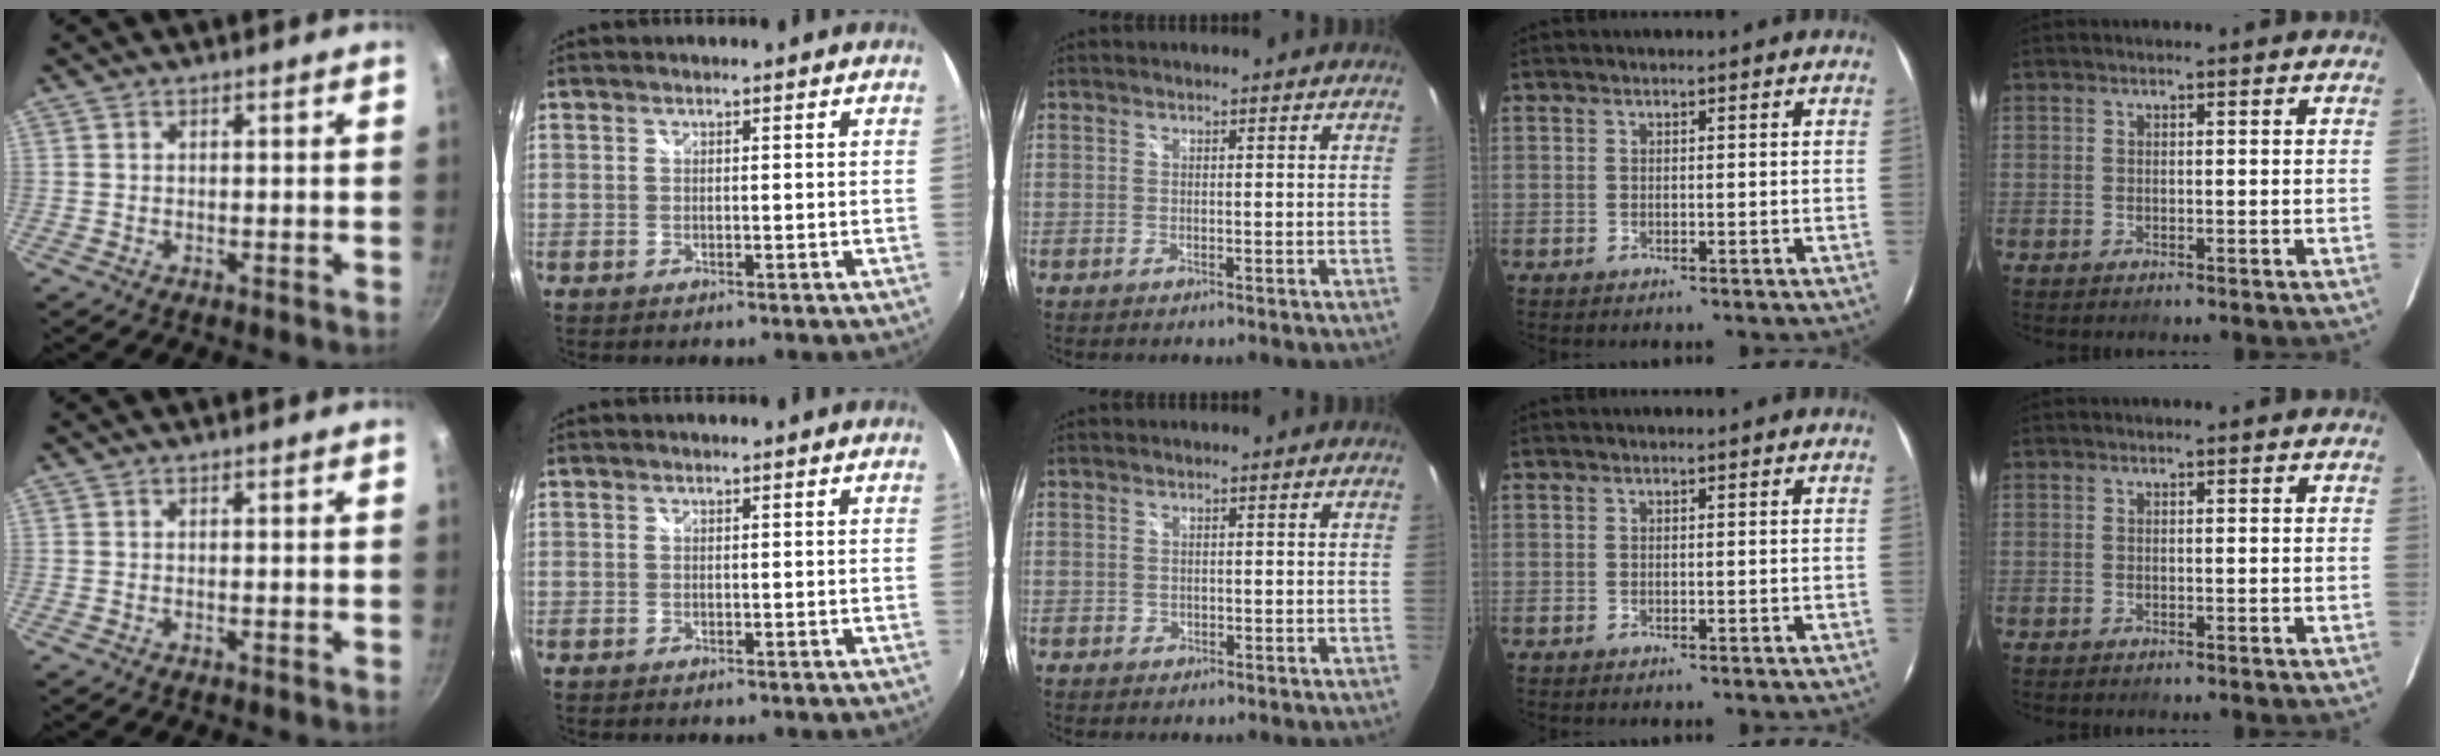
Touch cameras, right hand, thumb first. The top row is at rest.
{"middle": {"total": 0.7, "force": [-0.2, 0.7, 0.1], "torque": [0.001, -0.003, -0.003]}}